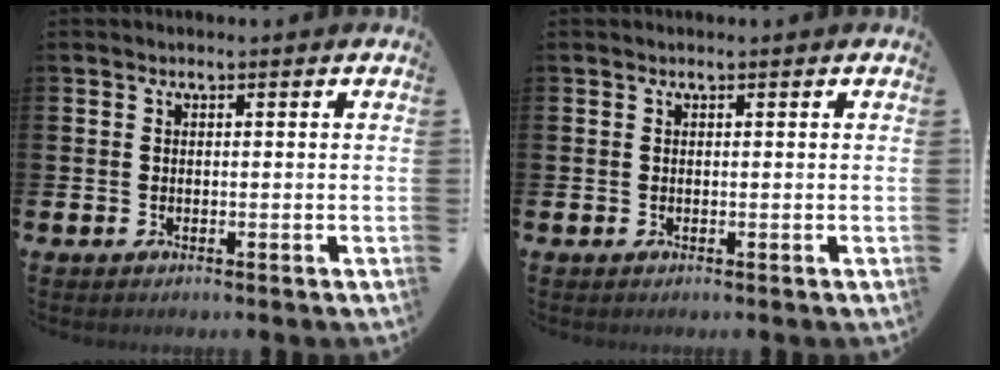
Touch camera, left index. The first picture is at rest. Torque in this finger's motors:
{"motor_torque": [0.06, -0.14, -0.15, -0.01]}